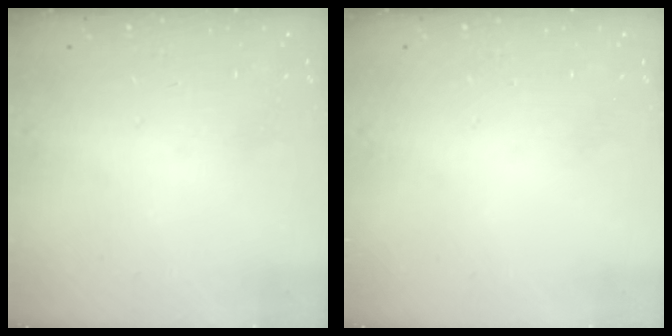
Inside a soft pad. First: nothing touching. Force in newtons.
{"total": 0.0}